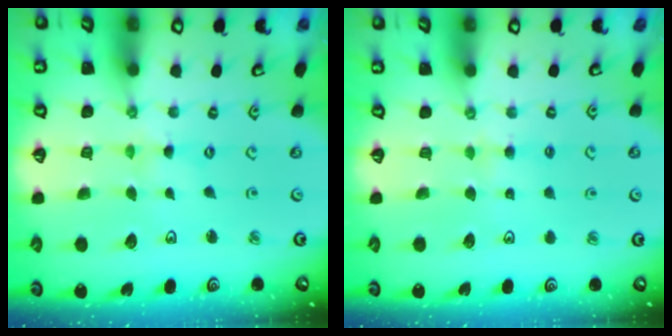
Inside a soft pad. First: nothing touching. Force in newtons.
{"total": 3.6, "press": 3.6, "slide": 0.5}